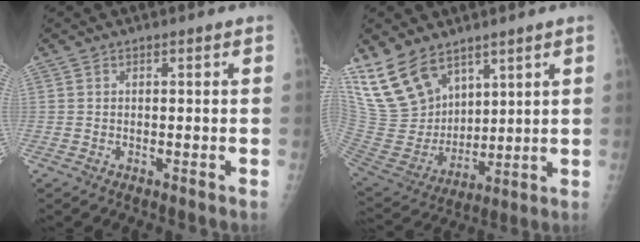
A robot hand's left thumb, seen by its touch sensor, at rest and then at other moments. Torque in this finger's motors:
{"motor_torque": [1.15, 1.18, 0.36, -0.57, 0.37]}